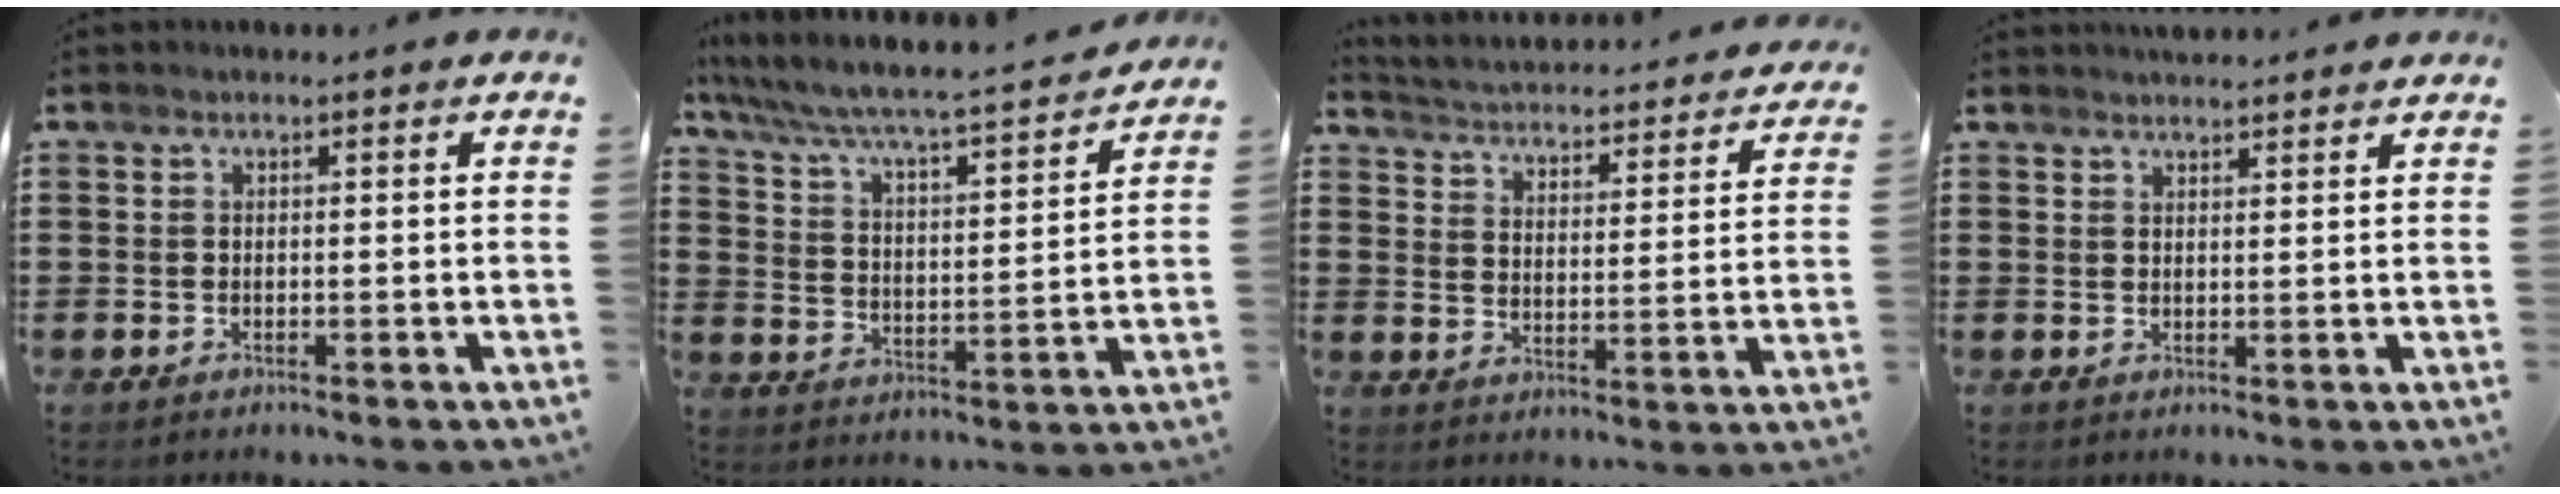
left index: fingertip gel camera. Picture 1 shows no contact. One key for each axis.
{"total": 4.5, "fx": 4.1, "fy": 0.0, "fz": 1.9, "tx": -0.061, "ty": -0.041, "tz": 0.056}
{"total": 2.8, "fx": 2.7, "fy": -0.2, "fz": 0.1, "tx": -0.023, "ty": -0.033, "tz": 0.037}
{"total": 2.2, "fx": 2.2, "fy": 0.1, "fz": 0.2, "tx": -0.009, "ty": -0.002, "tz": 0.043}